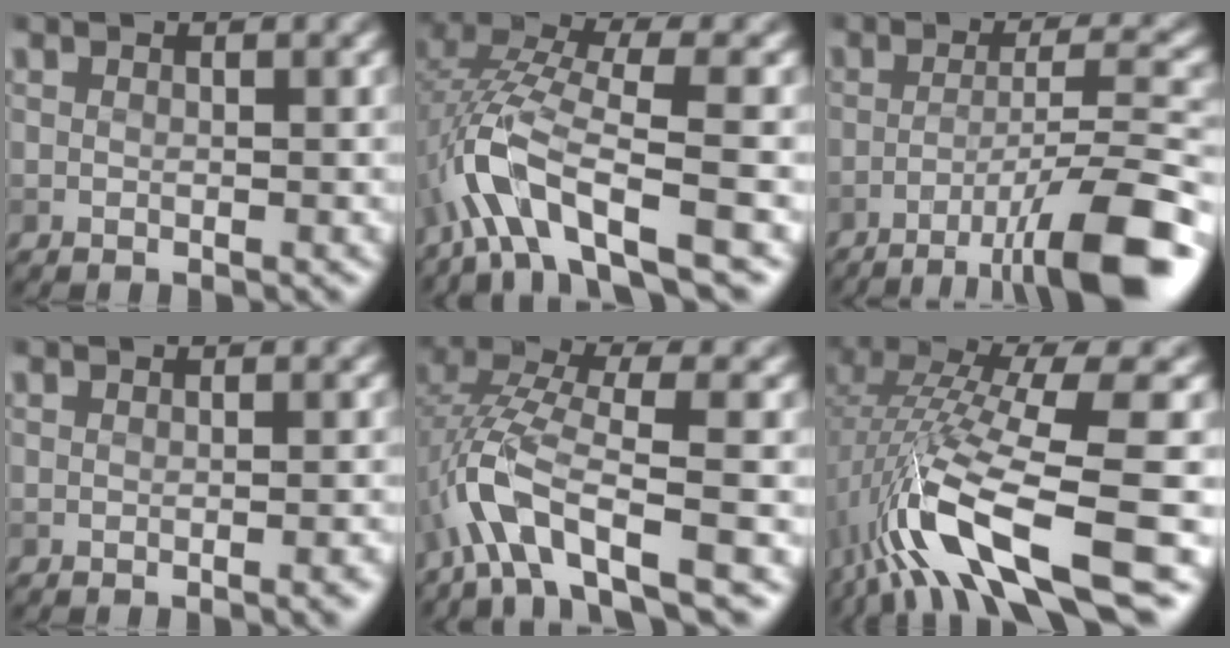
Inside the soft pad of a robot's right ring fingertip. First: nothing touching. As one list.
[{"total": 8.4, "force": [-3.8, 2.4, 7.1], "torque": [-0.148, 0.015, -0.079]}, {"total": 11.0, "force": [-6.4, 1.8, 8.8], "torque": [-0.120, 0.014, -0.103]}, {"total": 1.6, "force": [-0.6, 0.4, 1.4], "torque": [-0.010, 0.000, -0.009]}, {"total": 7.1, "force": [-3.3, 2.1, 5.9], "torque": [-0.120, 0.011, -0.071]}, {"total": 12.7, "force": [-5.3, 2.9, 11.2], "torque": [-0.219, 0.008, -0.085]}]